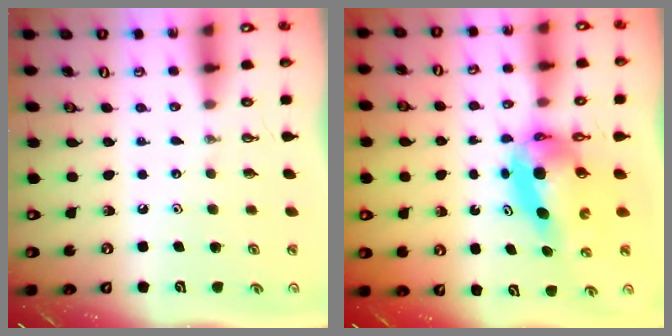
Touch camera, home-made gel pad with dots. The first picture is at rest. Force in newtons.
{"total": 6.9, "press": 6.9, "slide": 0.5}